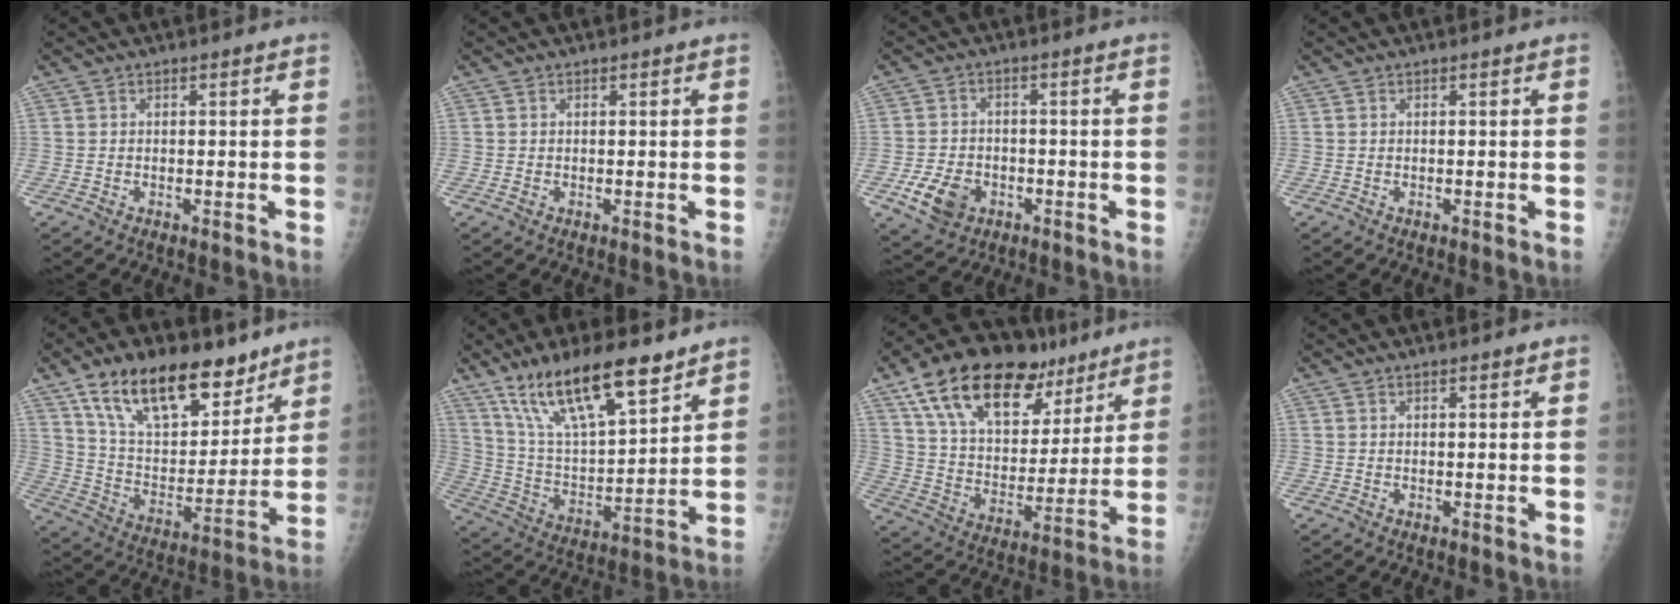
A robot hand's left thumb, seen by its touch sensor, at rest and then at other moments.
{"total": 0.6, "force": [0.1, 0.5, 0.2], "torque": [-0.001, 0.000, 0.001]}
{"total": 7.3, "force": [-2.8, 5.5, 3.9], "torque": [-0.063, 0.010, -0.045]}
{"total": 0.0}
{"total": 21.6, "force": [14.2, 10.7, 12.3], "torque": [-0.163, -0.059, 0.249]}
{"total": 19.8, "force": [13.4, 6.4, 13.1], "torque": [-0.204, -0.055, 0.251]}
{"total": 25.0, "force": [15.1, 13.1, 14.9], "torque": [-0.216, -0.025, 0.258]}
{"total": 1.0, "force": [0.7, 0.2, 0.6], "torque": [-0.009, -0.003, 0.012]}